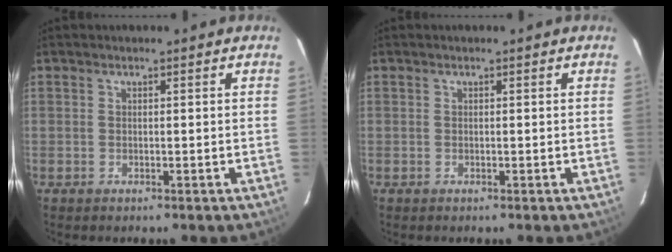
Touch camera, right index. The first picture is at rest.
{"total": 0.0}